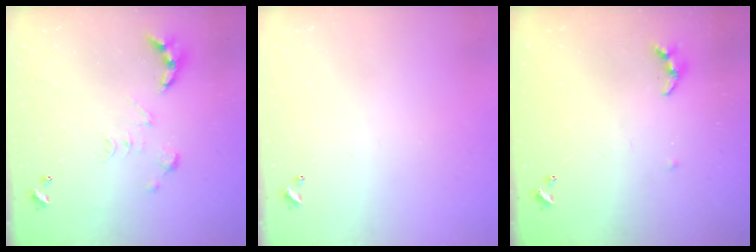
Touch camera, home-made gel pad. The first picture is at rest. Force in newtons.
{"total": 0.0}
{"total": 4.3, "press": 4.3, "slide": 0.4}